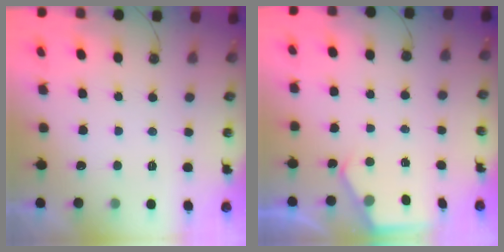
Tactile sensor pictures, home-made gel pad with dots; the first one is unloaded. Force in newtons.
{"total": 2.4, "press": 2.4, "slide": 0.3}